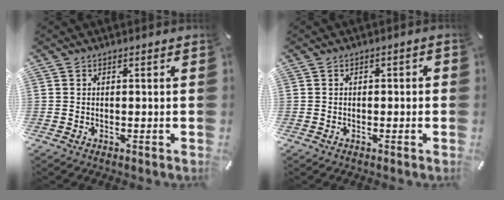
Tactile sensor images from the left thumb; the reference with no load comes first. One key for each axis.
{"total": 1.3, "fx": -0.8, "fy": 0.9, "fz": 0.5, "tx": -0.009, "ty": 0.005, "tz": -0.017}